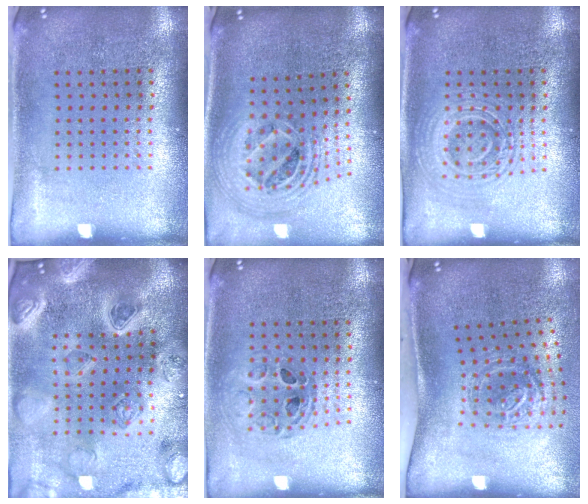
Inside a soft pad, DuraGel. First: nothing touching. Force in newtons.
{"total": 2.4, "press": 1.8, "slide": 1.6}
{"total": 1.8, "press": 1.8, "slide": 0.4}
{"total": 5.1, "press": 4.3, "slide": 2.8}
{"total": 0.8, "press": 0.8, "slide": 0.1}
{"total": 1.8, "press": 1.2, "slide": 1.3}